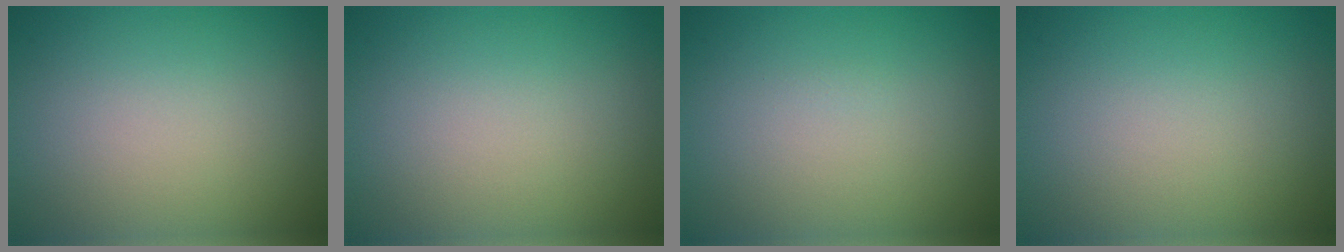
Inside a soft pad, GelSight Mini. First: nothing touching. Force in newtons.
{"total": 0.0}
{"total": 0.0}
{"total": 0.0}